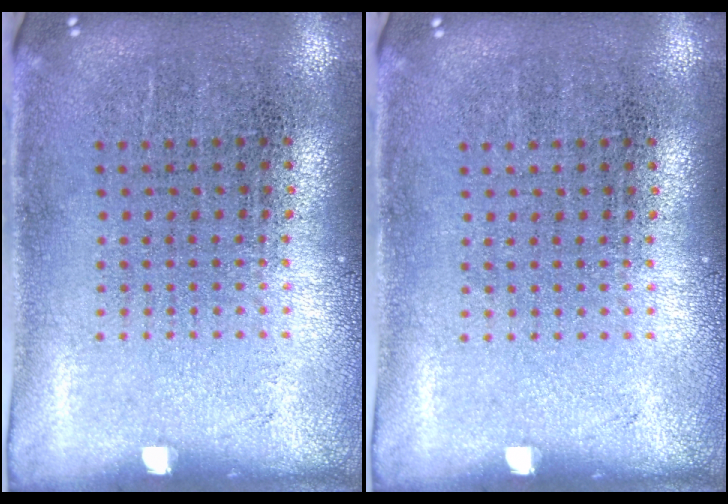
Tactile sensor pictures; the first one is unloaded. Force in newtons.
{"total": 0.0}